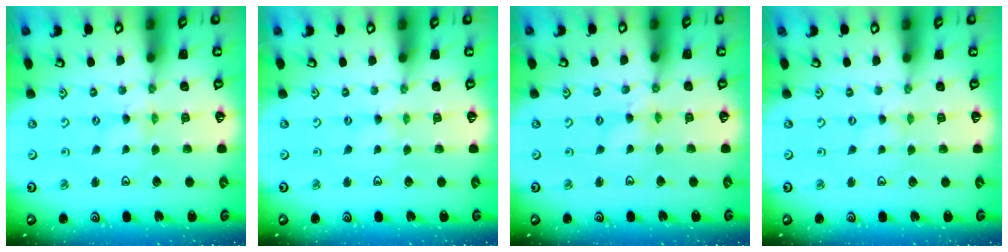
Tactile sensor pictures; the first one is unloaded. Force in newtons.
{"total": 0.7, "press": 0.7, "slide": 0.1}
{"total": 1.7, "press": 1.7, "slide": 0.3}
{"total": 0.0}